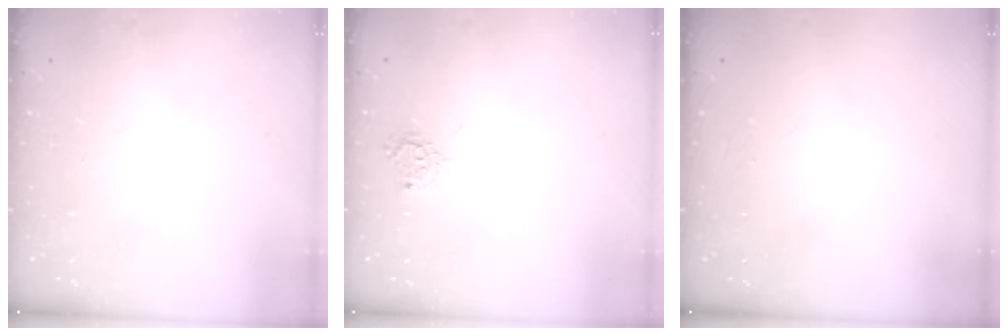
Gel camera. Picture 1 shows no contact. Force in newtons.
{"total": 5.1, "press": 5.1, "slide": 0.5}
{"total": 0.0}